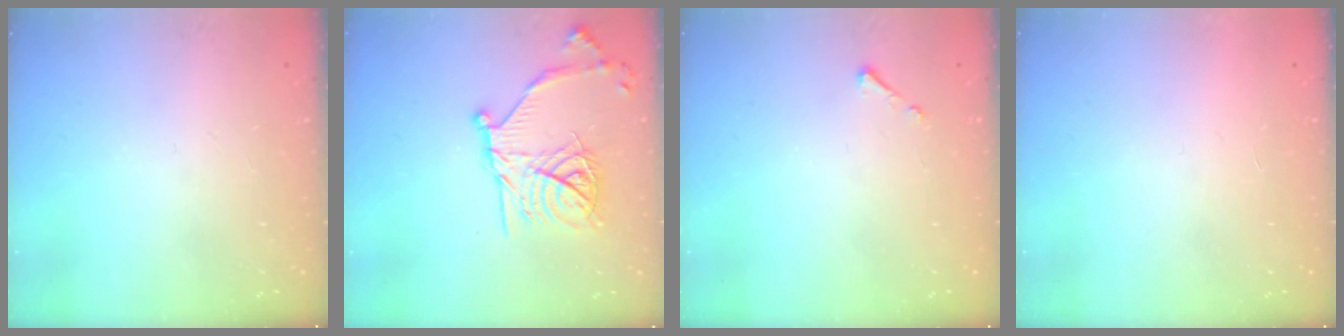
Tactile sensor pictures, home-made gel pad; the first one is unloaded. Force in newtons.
{"total": 19.4, "press": 19.3, "slide": 1.5}
{"total": 2.5, "press": 2.5, "slide": 0.3}
{"total": 1.5, "press": 1.5, "slide": 0.1}